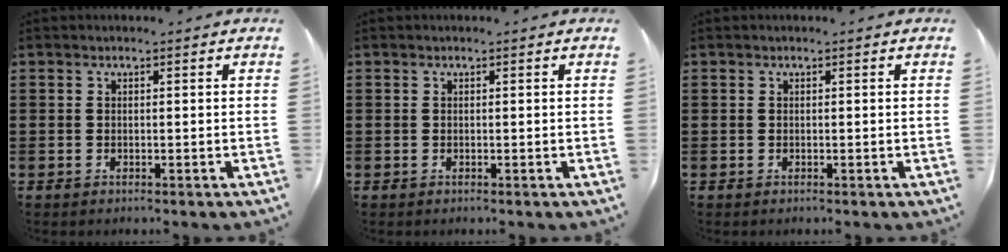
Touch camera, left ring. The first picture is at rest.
{"total": 0.0}
{"total": 0.0}